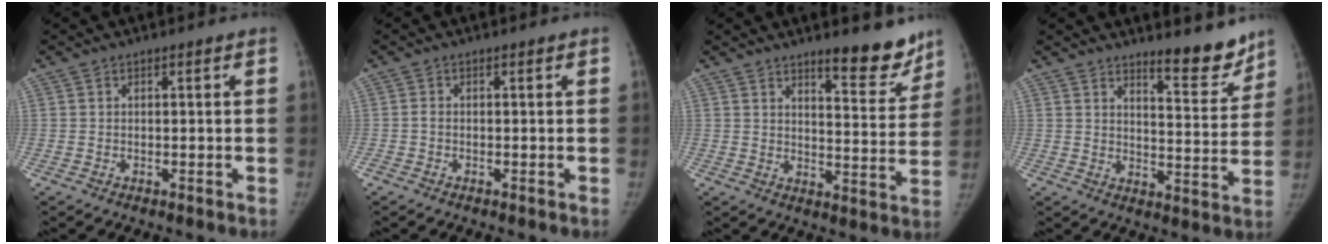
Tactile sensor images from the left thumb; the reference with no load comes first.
{"total": 0.6, "force": [-0.3, 0.4, 0.3], "torque": [-0.003, 0.000, -0.008]}
{"total": 10.4, "force": [8.1, 2.9, 5.8], "torque": [-0.037, -0.061, 0.115]}
{"total": 8.8, "force": [7.4, 2.1, 4.1], "torque": [-0.025, -0.066, 0.111]}